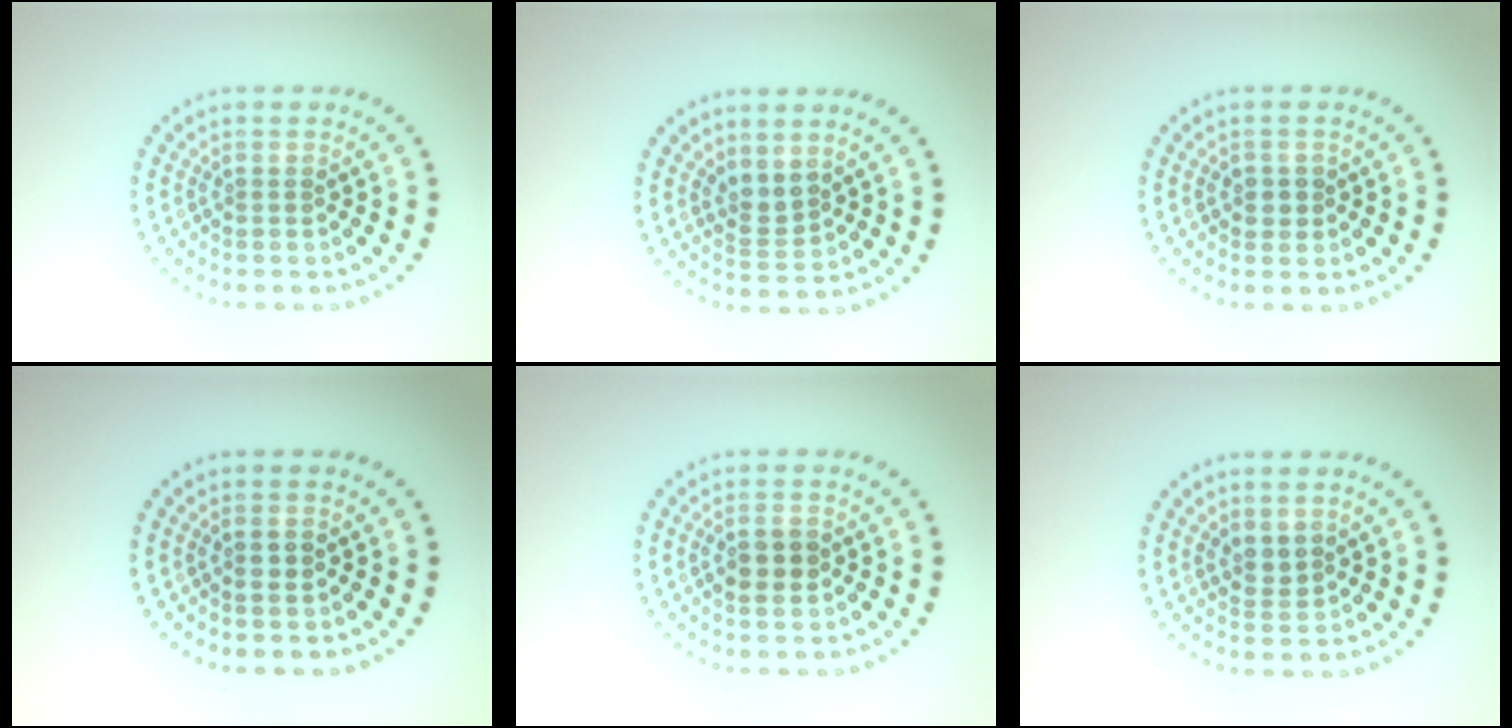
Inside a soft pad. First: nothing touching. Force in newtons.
{"total": 1.9, "press": 1.6, "slide": 1.1}
{"total": 1.2, "press": 1.1, "slide": 0.5}
{"total": 0.9, "press": 0.9, "slide": 0.2}
{"total": 2.2, "press": 2.2, "slide": 0.1}
{"total": 1.7, "press": 1.5, "slide": 0.8}